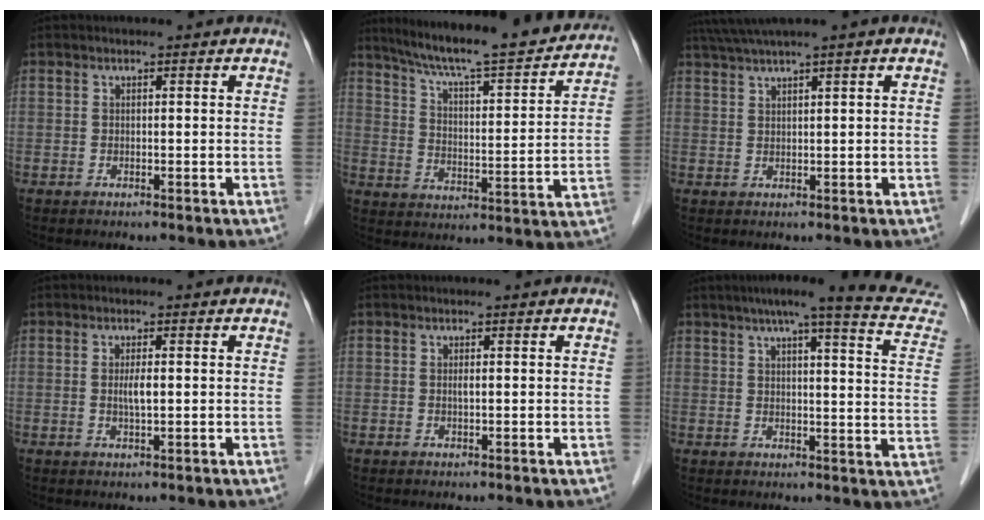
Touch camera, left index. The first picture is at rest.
{"total": 23.1, "force": [20.5, 2.0, 10.5], "torque": [-0.165, -0.020, 0.283]}
{"total": 5.1, "force": [3.8, -1.2, 3.1], "torque": [-0.063, 0.026, 0.073]}
{"total": 2.1, "force": [0.1, 0.3, 2.1], "torque": [-0.044, -0.001, 0.002]}
{"total": 0.6, "force": [0.0, 0.1, 0.6], "torque": [-0.014, 0.000, 0.001]}
{"total": 20.3, "force": [17.8, 0.6, 9.8], "torque": [-0.123, -0.029, 0.198]}